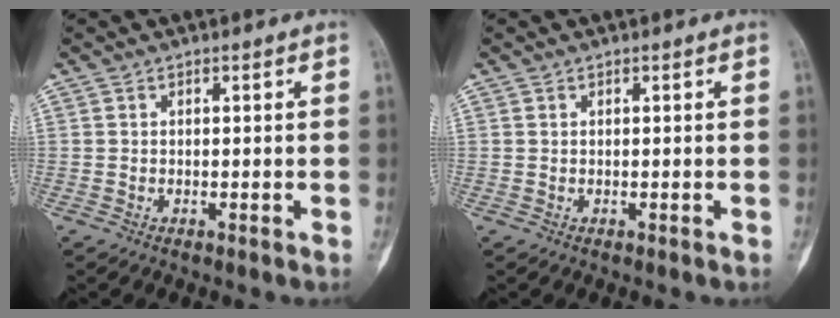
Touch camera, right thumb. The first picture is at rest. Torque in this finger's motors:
{"motor_torque": [0.07, 0.06, -0.01, -0.09, -0.03]}